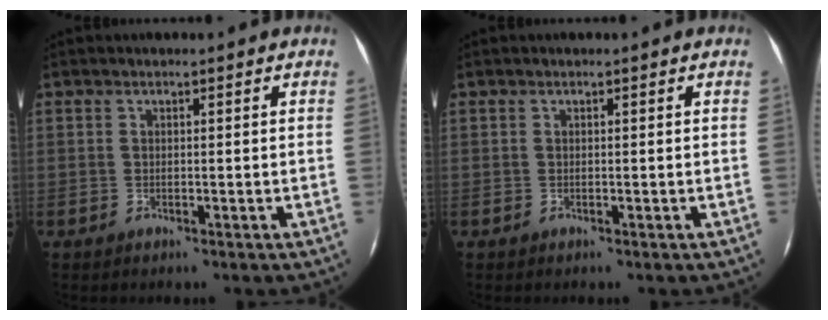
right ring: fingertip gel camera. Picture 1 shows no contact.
{"total": 0.0}